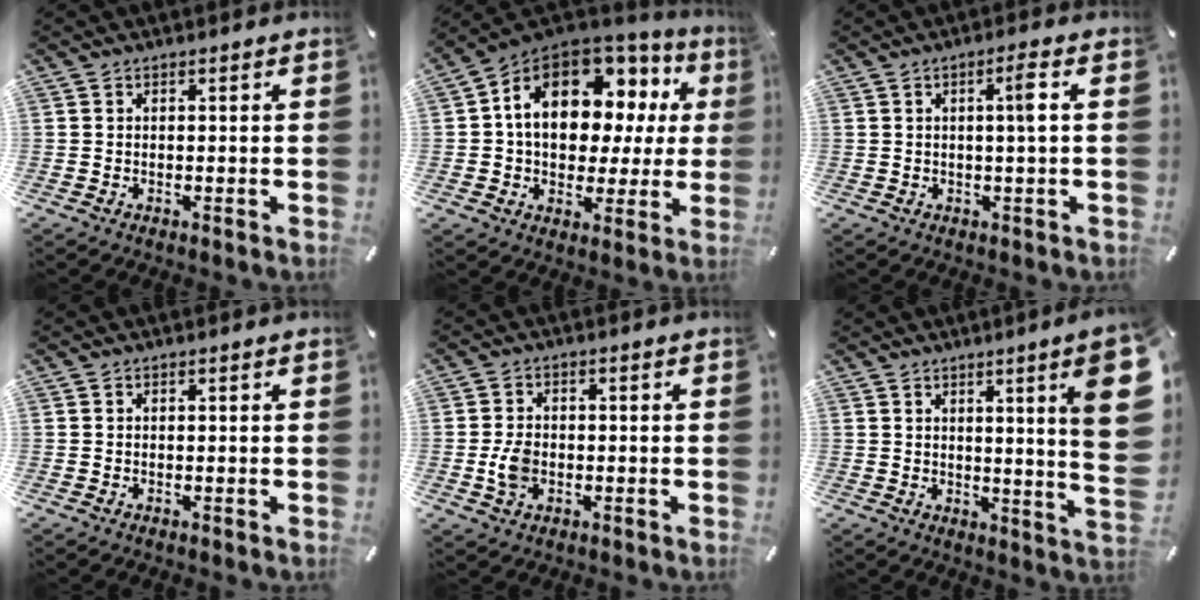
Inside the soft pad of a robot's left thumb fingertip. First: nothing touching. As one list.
[{"total": 15.8, "force": [4.6, 10.9, 10.5], "torque": [-0.166, -0.021, 0.080]}, {"total": 4.3, "force": [0.7, 0.0, 4.3], "torque": [-0.074, -0.003, 0.005]}, {"total": 0.0}, {"total": 4.8, "force": [-1.0, 3.5, 3.2], "torque": [-0.082, -0.001, -0.024]}, {"total": 14.1, "force": [4.8, 0.4, 13.2], "torque": [-0.190, -0.041, 0.066]}]